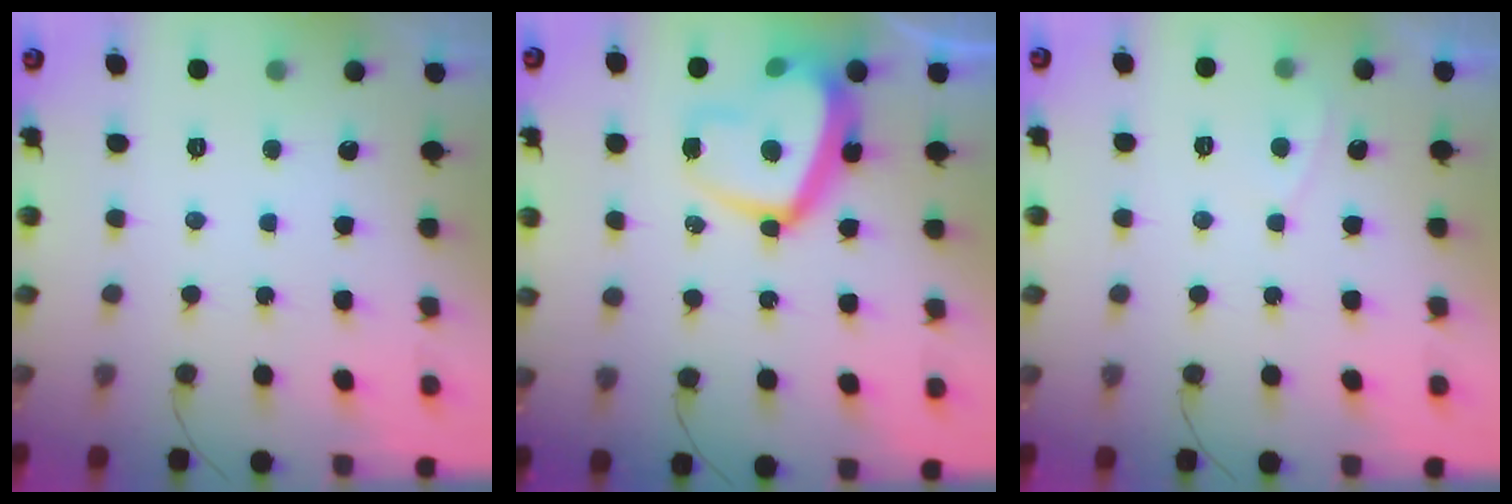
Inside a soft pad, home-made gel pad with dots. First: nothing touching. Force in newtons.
{"total": 15.8, "press": 15.8, "slide": 1.3}
{"total": 2.3, "press": 2.3, "slide": 0.2}